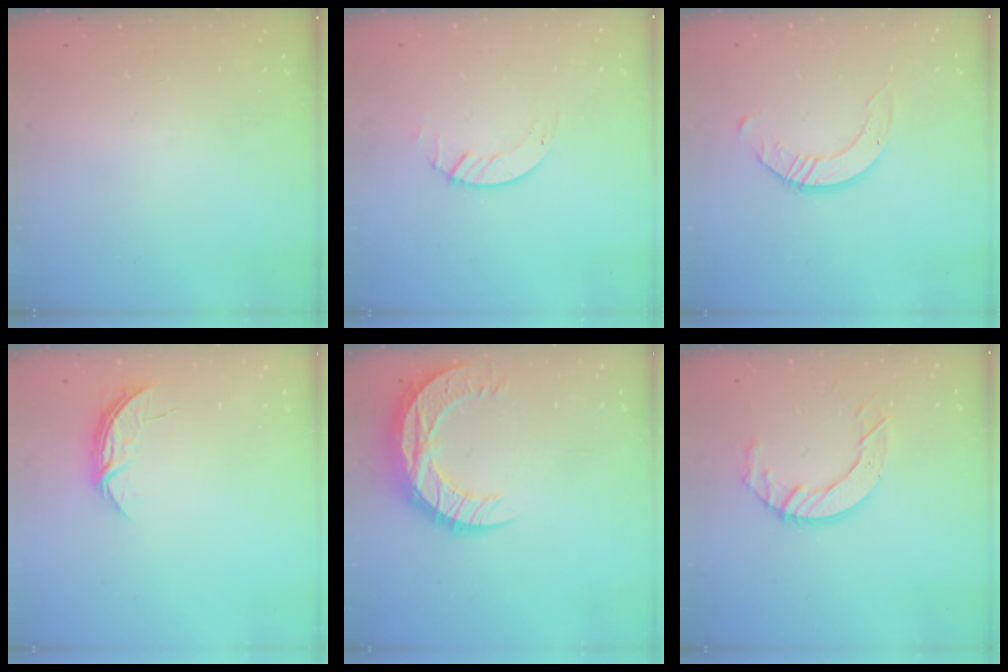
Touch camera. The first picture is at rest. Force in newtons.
{"total": 1.2, "press": 1.1, "slide": 0.2}
{"total": 2.5, "press": 2.5, "slide": 0.3}
{"total": 5.4, "press": 5.4, "slide": 0.6}
{"total": 12.8, "press": 12.8, "slide": 0.9}
{"total": 8.1, "press": 8.0, "slide": 0.4}